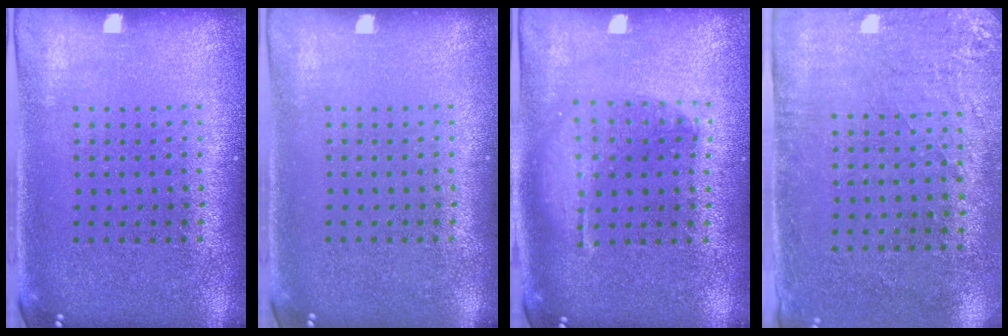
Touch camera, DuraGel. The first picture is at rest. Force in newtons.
{"total": 0.0}
{"total": 1.4, "press": 1.3, "slide": 0.4}
{"total": 2.8, "press": 2.3, "slide": 1.6}